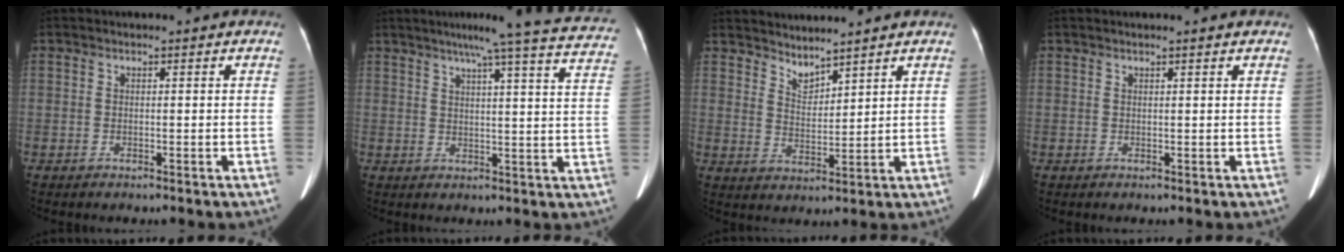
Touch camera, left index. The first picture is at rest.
{"total": 21.1, "force": [18.5, -0.1, 10.2], "torque": [-0.137, -0.032, 0.206]}
{"total": 3.9, "force": [3.8, 0.8, 0.5], "torque": [-0.010, 0.002, 0.076]}
{"total": 1.7, "force": [1.5, -0.2, 0.9], "torque": [-0.013, 0.012, 0.019]}